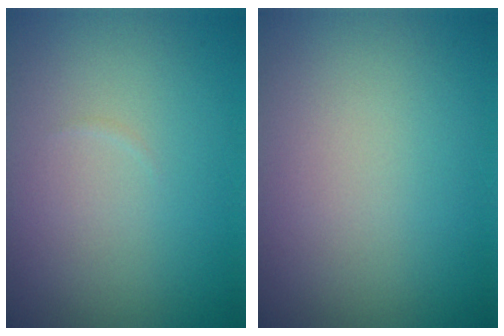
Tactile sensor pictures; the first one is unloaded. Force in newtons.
{"total": 0.0}